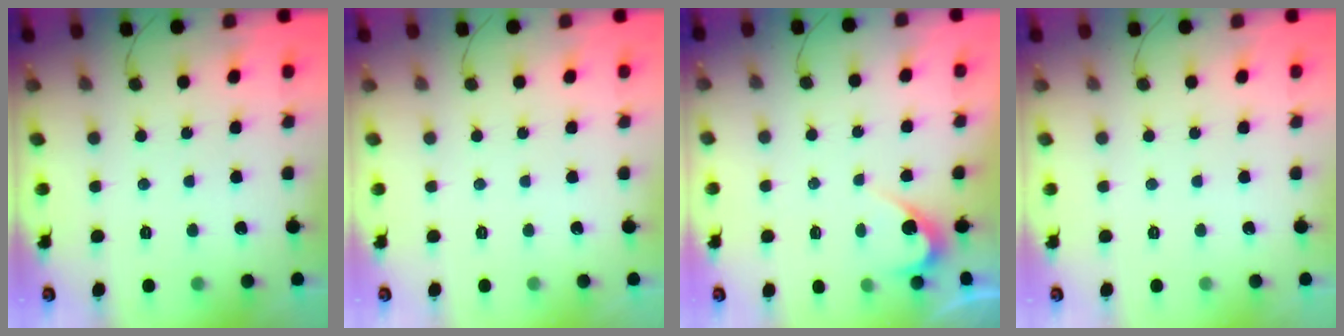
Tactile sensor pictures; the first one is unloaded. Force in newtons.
{"total": 0.0}
{"total": 3.2, "press": 3.2, "slide": 0.3}
{"total": 0.0}